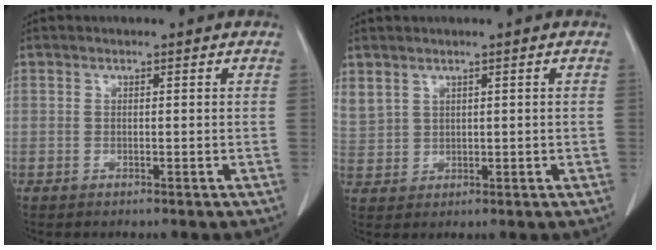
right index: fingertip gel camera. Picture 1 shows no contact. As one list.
[{"total": 6.0, "force": [2.9, 4.5, 2.7], "torque": [-0.084, 0.016, 0.076]}]